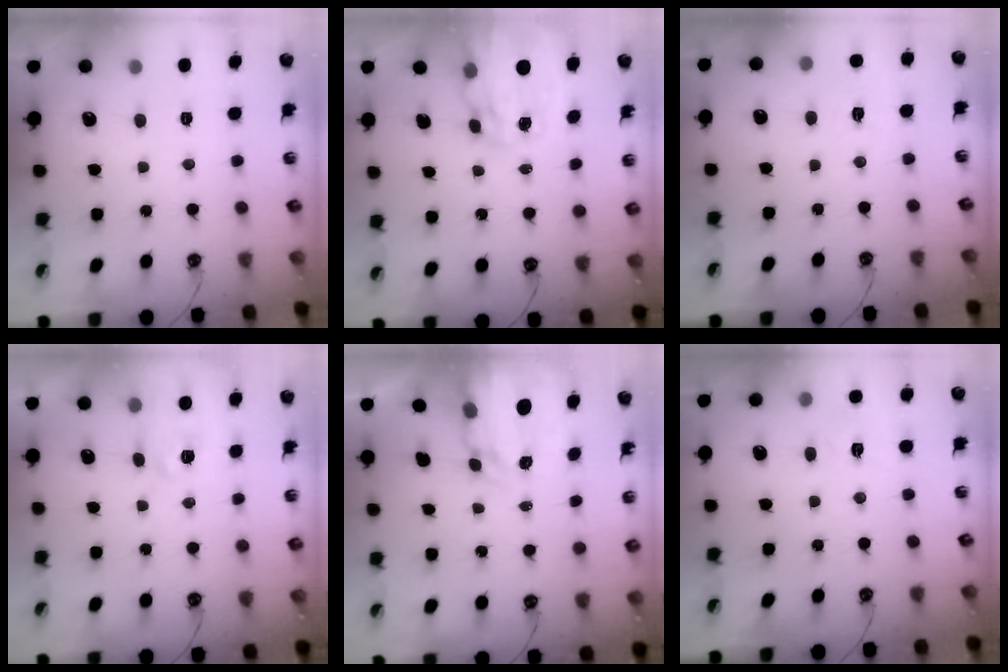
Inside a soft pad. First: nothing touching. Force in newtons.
{"total": 11.1, "press": 11.0, "slide": 1.0}
{"total": 5.0, "press": 4.9, "slide": 0.5}
{"total": 3.7, "press": 3.7, "slide": 0.5}
{"total": 4.2, "press": 4.2, "slide": 0.3}
{"total": 4.6, "press": 4.6, "slide": 0.6}